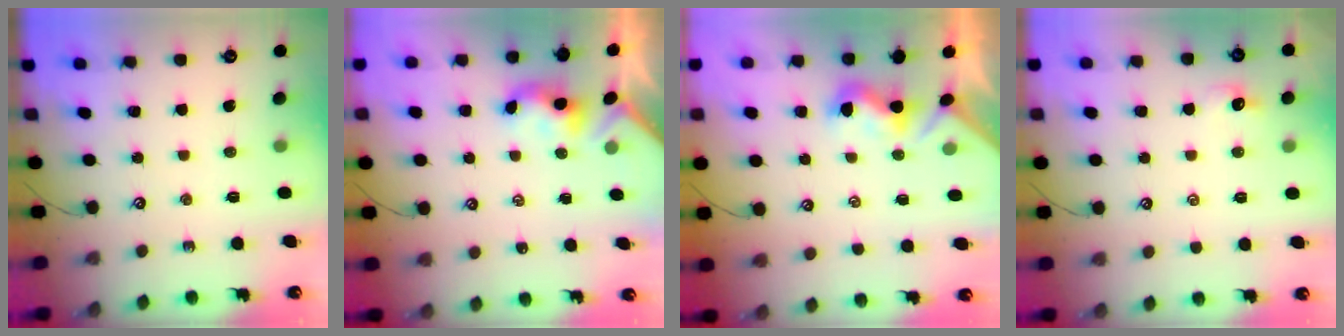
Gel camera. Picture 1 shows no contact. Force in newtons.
{"total": 2.4, "press": 2.4, "slide": 0.2}
{"total": 1.4, "press": 1.3, "slide": 0.5}
{"total": 1.3, "press": 1.1, "slide": 0.6}